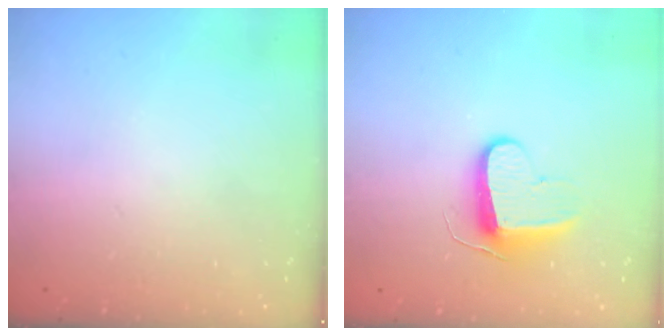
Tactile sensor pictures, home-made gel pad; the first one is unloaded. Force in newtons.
{"total": 9.4, "press": 9.4, "slide": 0.2}